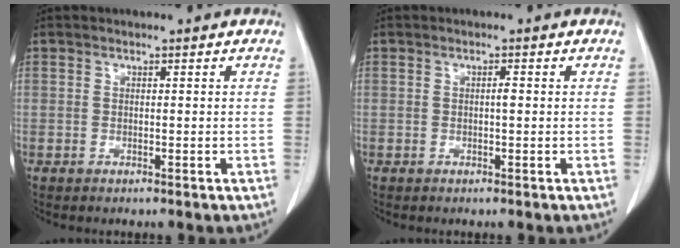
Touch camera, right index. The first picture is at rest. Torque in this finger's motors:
{"motor_torque": [0.27, -0.21, 0.11, 0.03]}